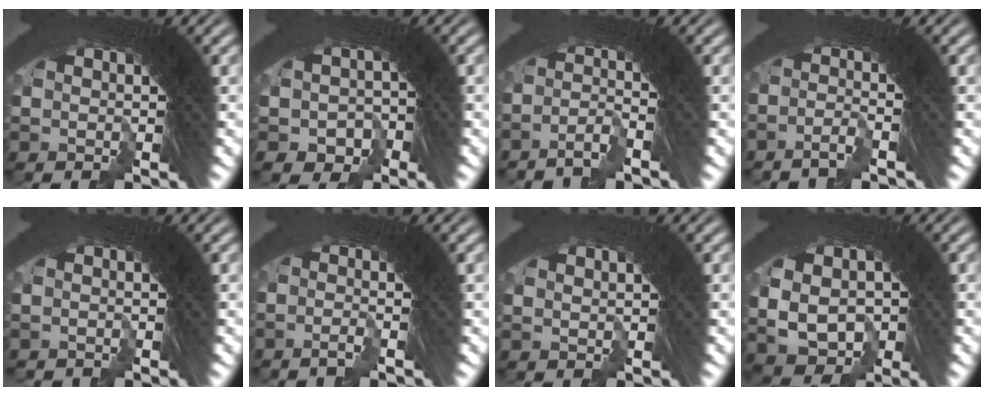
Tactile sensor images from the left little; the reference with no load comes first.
{"total": 5.4, "force": [-3.6, 4.0, -0.6], "torque": [-0.019, -0.033, -0.052]}
{"total": 2.6, "force": [-2.6, 0.2, -0.2], "torque": [0.009, 0.001, -0.051]}
{"total": 2.0, "force": [-2.0, 0.2, 0.4], "torque": [0.001, 0.005, -0.044]}
{"total": 1.1, "force": [-0.5, -0.2, -1.0], "torque": [0.014, -0.001, -0.008]}
{"total": 1.4, "force": [-1.3, 0.3, 0.4], "torque": [-0.001, 0.010, -0.034]}
{"total": 1.8, "force": [-0.9, -0.3, -1.5], "torque": [0.010, -0.011, -0.007]}
{"total": 8.6, "force": [-3.6, 7.5, 2.2], "torque": [-0.077, -0.048, -0.047]}